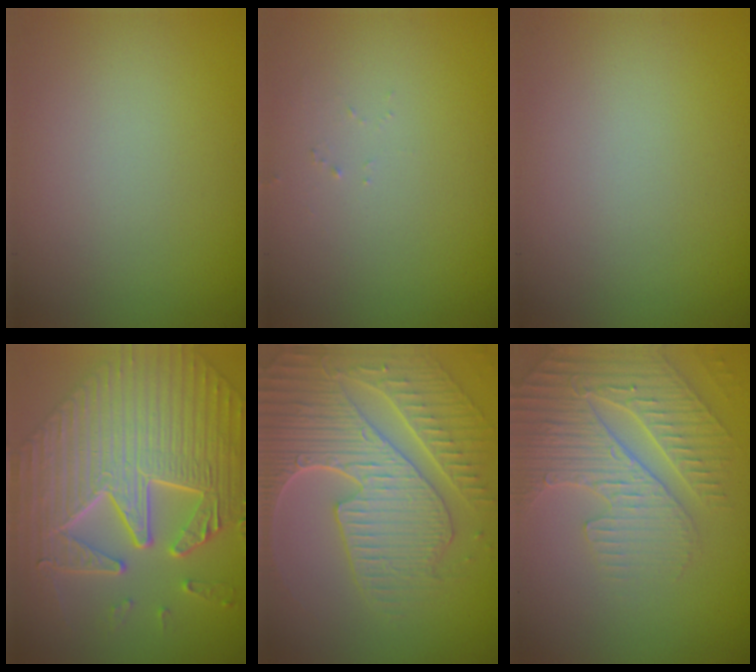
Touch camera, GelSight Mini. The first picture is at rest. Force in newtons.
{"total": 0.7, "press": 0.7, "slide": 0.1}
{"total": 0.0}
{"total": 9.8, "press": 7.4, "slide": 6.3}
{"total": 8.7, "press": 6.2, "slide": 6.1}
{"total": 4.4, "press": 4.3, "slide": 0.5}